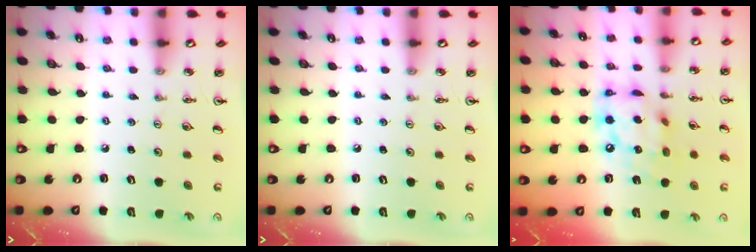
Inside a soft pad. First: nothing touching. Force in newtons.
{"total": 0.0}
{"total": 13.8, "press": 13.8, "slide": 1.2}